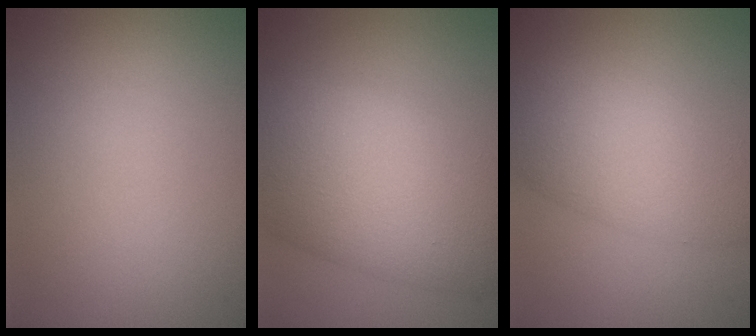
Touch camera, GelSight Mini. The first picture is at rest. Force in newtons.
{"total": 10.4, "press": 10.4, "slide": 0.2}
{"total": 5.8, "press": 5.8, "slide": 0.1}